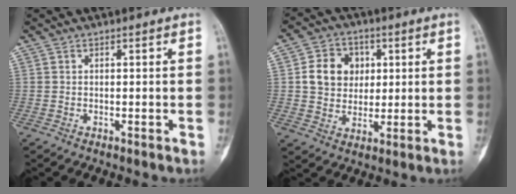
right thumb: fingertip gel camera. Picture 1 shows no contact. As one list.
[{"total": 9.9, "force": [1.9, 8.4, 5.0], "torque": [-0.043, -0.001, 0.032]}]